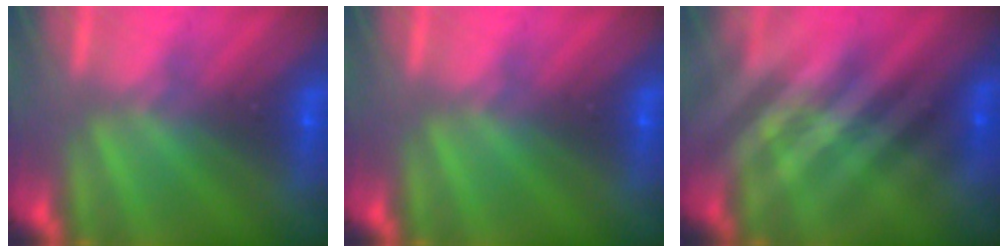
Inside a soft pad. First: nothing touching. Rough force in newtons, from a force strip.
{"total": 0.0}
{"total": 2.4}